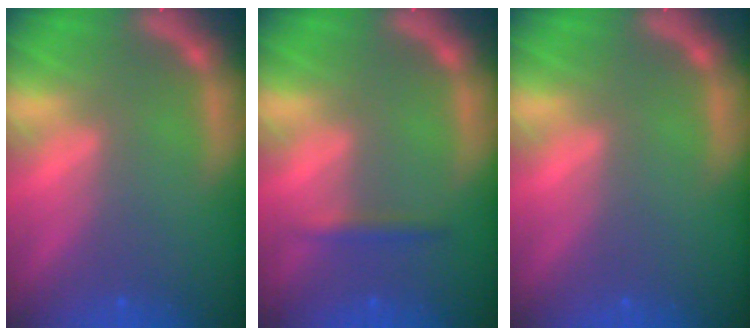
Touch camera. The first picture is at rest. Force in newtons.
{"total": 1.4}
{"total": 0.0}